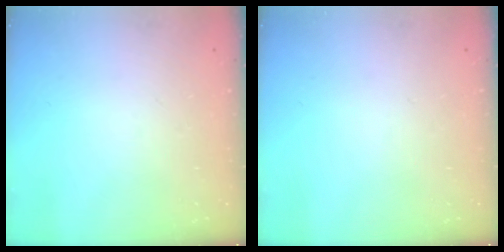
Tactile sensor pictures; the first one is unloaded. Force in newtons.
{"total": 0.0}